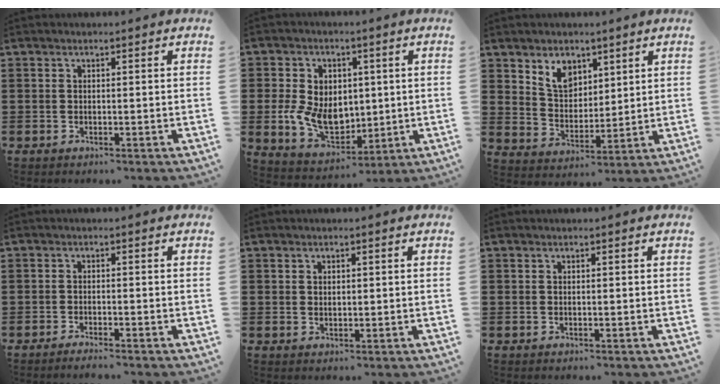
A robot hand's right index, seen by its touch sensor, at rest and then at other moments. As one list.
[{"total": 8.9, "force": [-0.2, 6.8, 5.6], "torque": [-0.132, 0.010, -0.003]}, {"total": 6.0, "force": [3.9, 4.0, 2.1], "torque": [-0.053, 0.000, 0.071]}, {"total": 1.3, "force": [-1.3, -0.1, 0.4], "torque": [-0.008, 0.001, -0.025]}, {"total": 1.0, "force": [0.6, 0.8, 0.4], "torque": [-0.009, 0.006, 0.010]}, {"total": 0.0}]